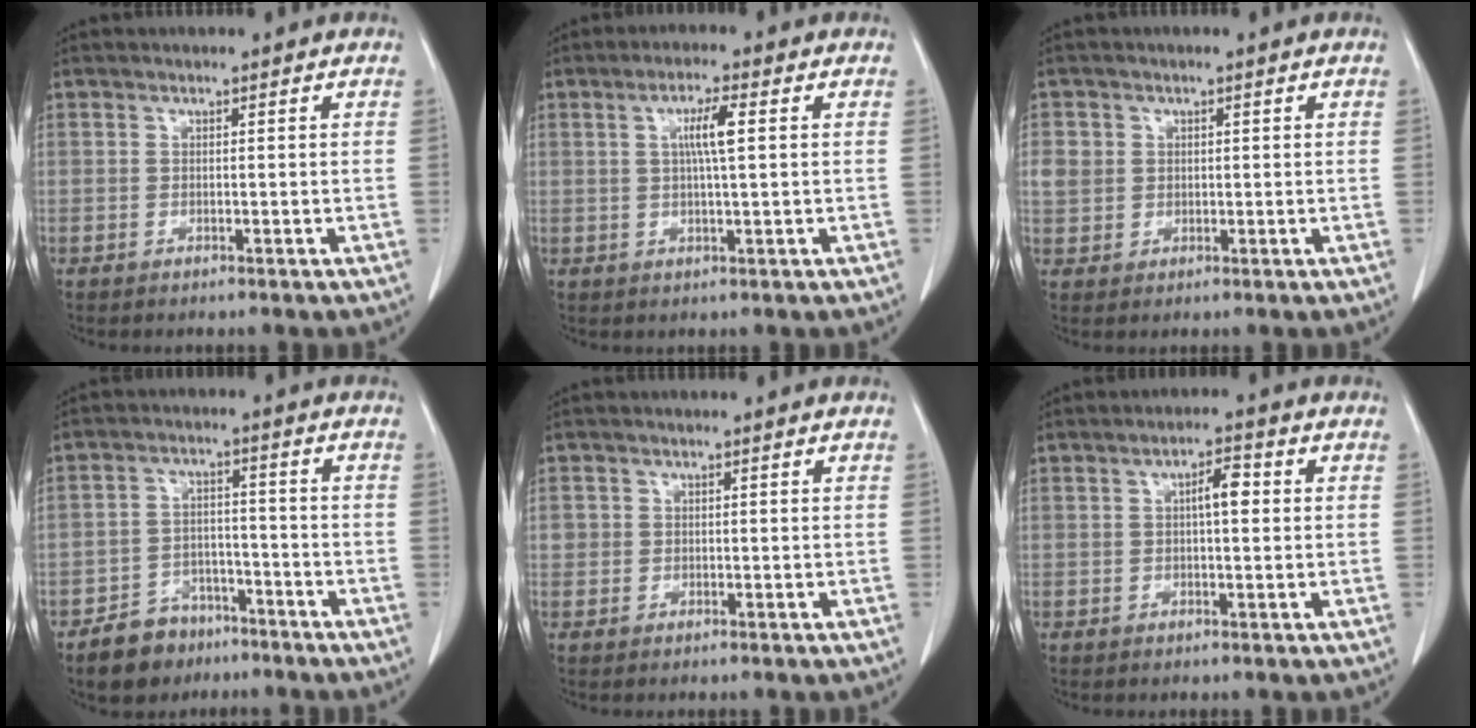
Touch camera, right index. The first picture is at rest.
{"total": 5.0, "force": [1.0, 0.5, 4.8], "torque": [-0.090, 0.003, 0.019]}
{"total": 5.9, "force": [1.1, 5.5, 2.0], "torque": [-0.059, 0.015, 0.029]}
{"total": 7.6, "force": [-5.4, 4.9, 2.0], "torque": [-0.042, 0.011, -0.085]}
{"total": 2.1, "force": [0.1, 2.0, 0.6], "torque": [-0.011, 0.013, 0.007]}
{"total": 4.1, "force": [0.7, 1.3, 3.8], "torque": [-0.067, 0.013, 0.011]}